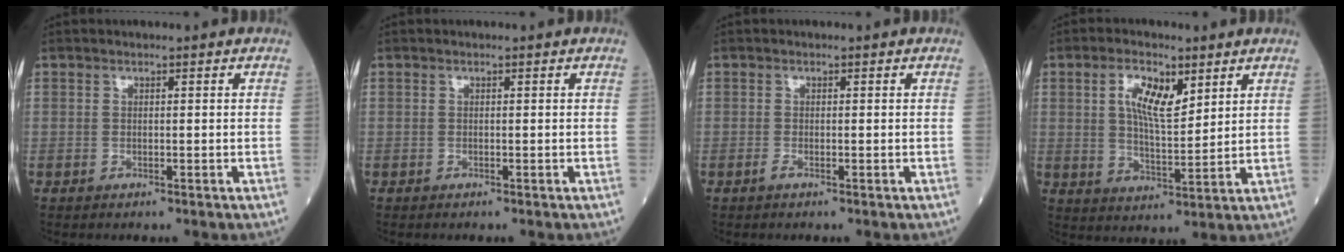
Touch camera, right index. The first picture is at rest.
{"total": 0.0}
{"total": 0.5, "force": [-0.4, 0.0, 0.4], "torque": [-0.009, -0.001, -0.009]}
{"total": 7.5, "force": [3.3, 2.7, 6.2], "torque": [-0.116, 0.005, 0.061]}